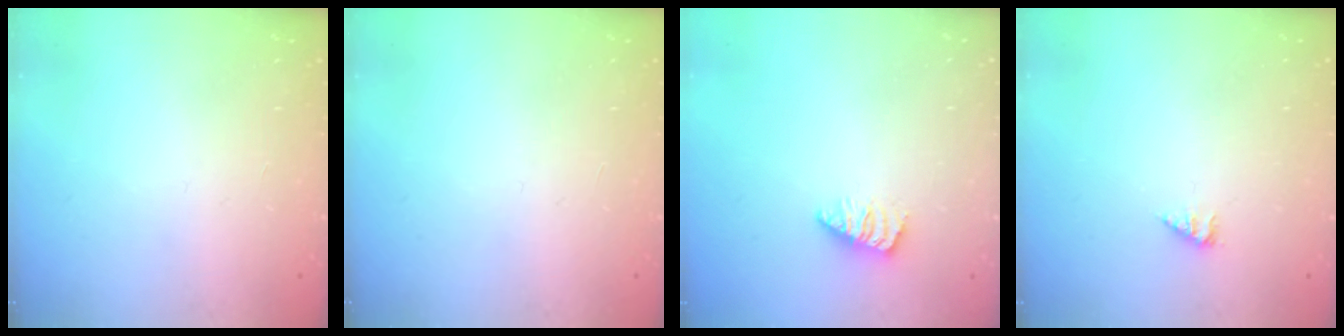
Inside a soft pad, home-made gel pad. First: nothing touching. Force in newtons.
{"total": 0.0}
{"total": 1.8, "press": 1.8, "slide": 0.3}
{"total": 2.8, "press": 2.7, "slide": 0.5}